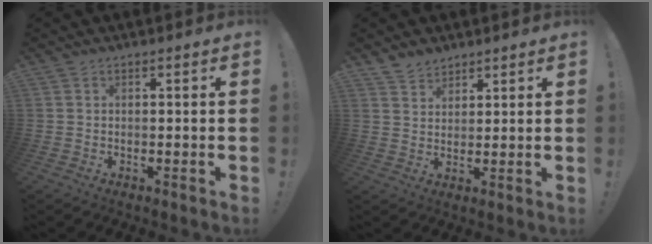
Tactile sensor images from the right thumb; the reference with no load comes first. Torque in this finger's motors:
{"motor_torque": [0.00, 0.00, 0.18, 0.12, 0.00]}